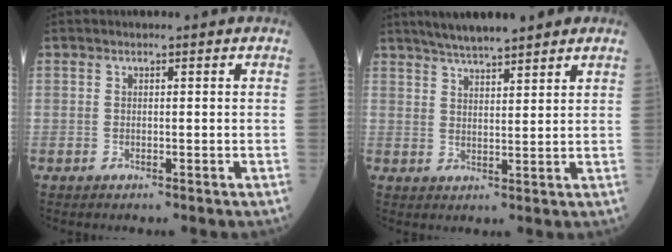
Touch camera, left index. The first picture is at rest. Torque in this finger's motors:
{"motor_torque": [0.09, -0.37, 0.19, 0.05]}